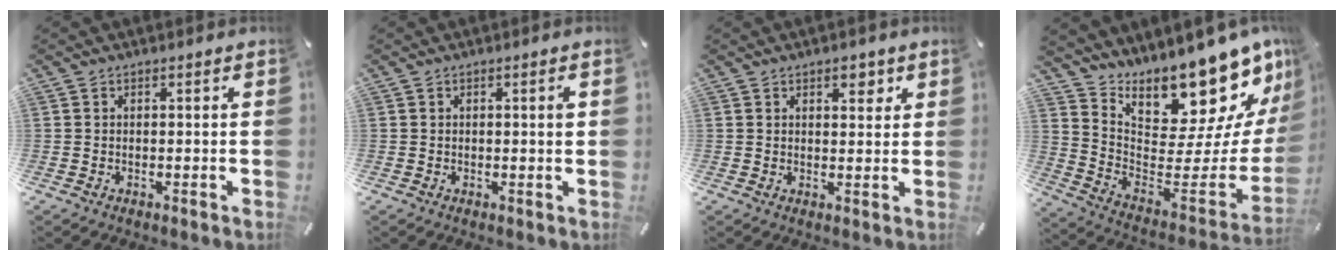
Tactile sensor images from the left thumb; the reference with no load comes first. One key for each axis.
{"total": 1.7, "fx": 0.2, "fy": 0.2, "fz": 1.6, "tx": -0.024, "ty": -0.004, "tz": 0.001}
{"total": 3.5, "fx": 2.0, "fy": 1.9, "fz": 2.1, "tx": -0.014, "ty": -0.009, "tz": 0.027}
{"total": 16.5, "fx": 15.6, "fy": 3.7, "fz": 4.0, "tx": -0.031, "ty": -0.168, "tz": 0.249}